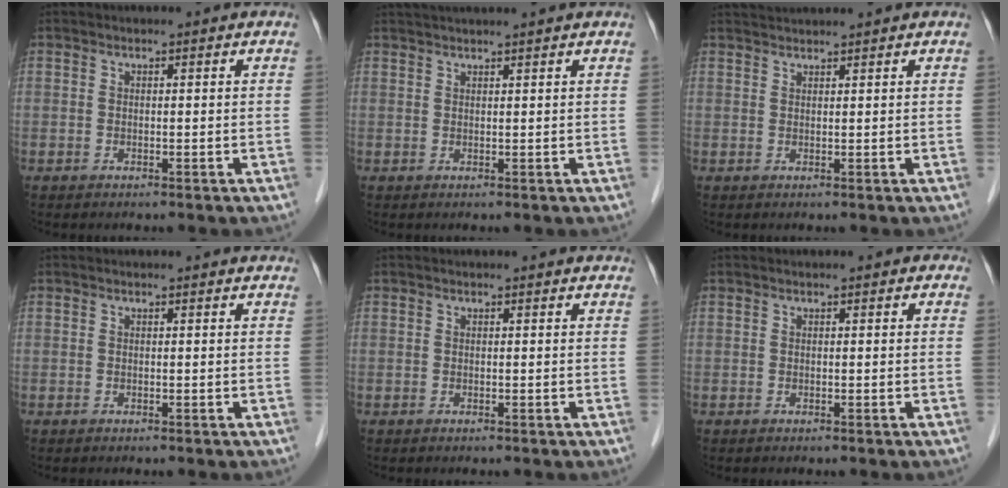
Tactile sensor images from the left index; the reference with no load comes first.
{"total": 6.4, "force": [5.7, -1.0, 2.8], "torque": [-0.036, 0.032, 0.077]}
{"total": 2.8, "force": [2.7, -0.7, 0.5], "torque": [-0.007, 0.021, 0.056]}
{"total": 1.6, "force": [1.6, 0.1, 0.3], "torque": [-0.012, 0.006, 0.012]}
{"total": 1.7, "force": [1.6, 0.3, 0.4], "torque": [-0.012, 0.008, 0.012]}
{"total": 0.5, "force": [0.3, 0.3, 0.3], "torque": [-0.007, 0.001, 0.001]}